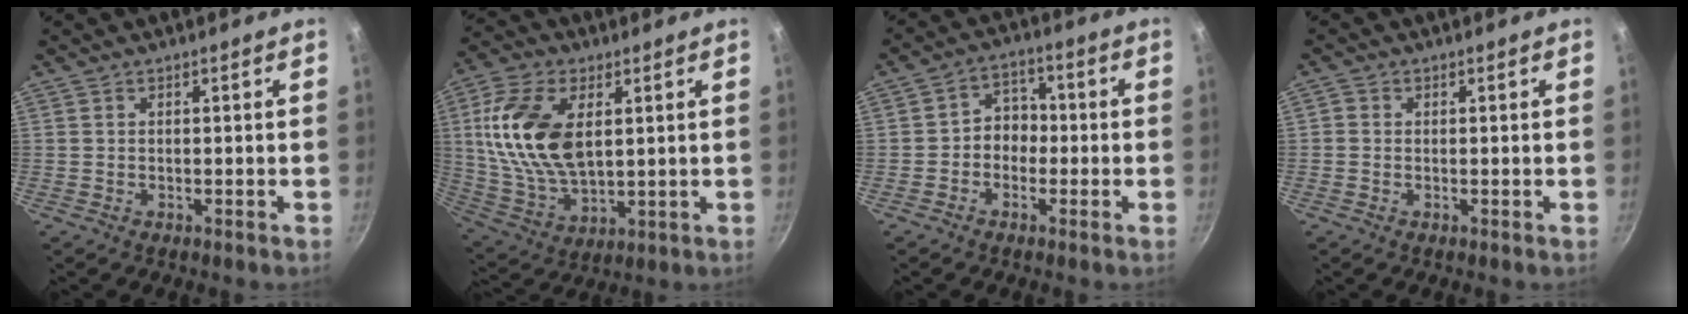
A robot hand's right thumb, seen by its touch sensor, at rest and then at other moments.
{"total": 17.7, "force": [3.9, 10.1, 13.9], "torque": [-0.258, -0.009, 0.082]}
{"total": 5.6, "force": [-1.1, 4.7, 2.9], "torque": [-0.001, 0.025, -0.029]}
{"total": 1.2, "force": [0.0, 1.1, 0.4], "torque": [-0.006, 0.004, -0.005]}